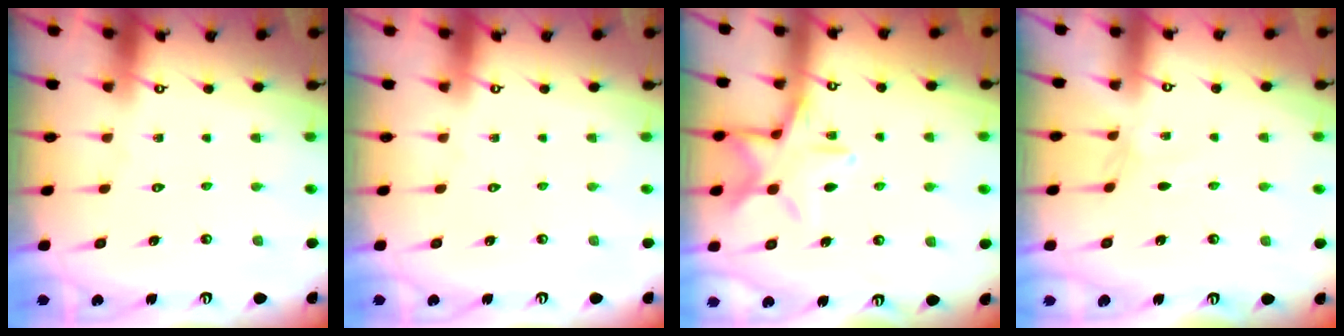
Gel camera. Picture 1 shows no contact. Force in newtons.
{"total": 0.0}
{"total": 13.6, "press": 13.6, "slide": 0.9}
{"total": 0.0}